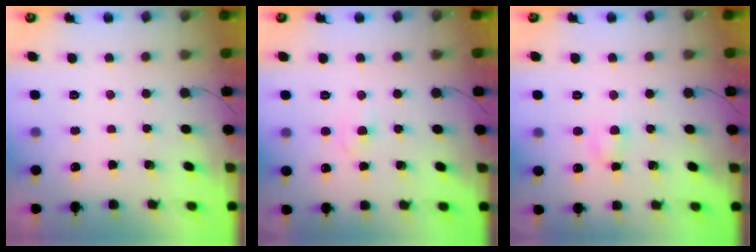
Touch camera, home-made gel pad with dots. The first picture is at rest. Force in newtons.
{"total": 2.1, "press": 1.9, "slide": 0.9}
{"total": 3.9, "press": 3.6, "slide": 1.4}